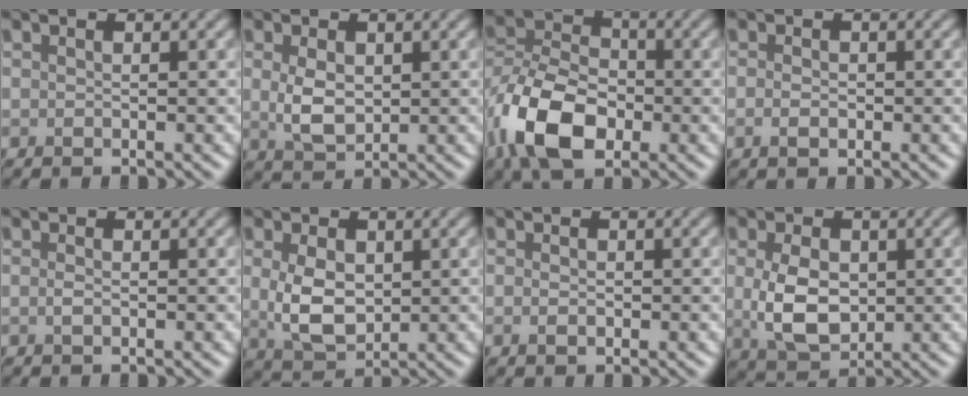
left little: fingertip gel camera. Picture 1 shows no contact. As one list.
[{"total": 3.2, "force": [0.4, 2.0, 2.4], "torque": [-0.057, -0.003, 0.014]}, {"total": 8.9, "force": [-3.9, 5.4, 5.9], "torque": [-0.123, 0.001, -0.086]}, {"total": 1.3, "force": [-0.3, 0.8, 0.9], "torque": [-0.016, -0.001, -0.007]}, {"total": 0.6, "force": [-0.1, 0.2, 0.6], "torque": [-0.014, -0.001, -0.003]}, {"total": 4.6, "force": [0.4, 3.0, 3.5], "torque": [-0.079, -0.004, 0.016]}, {"total": 0.9, "force": [-0.2, 0.6, 0.6], "torque": [-0.012, -0.002, -0.003]}, {"total": 5.3, "force": [0.1, 3.5, 3.9], "torque": [-0.085, -0.006, 0.009]}]